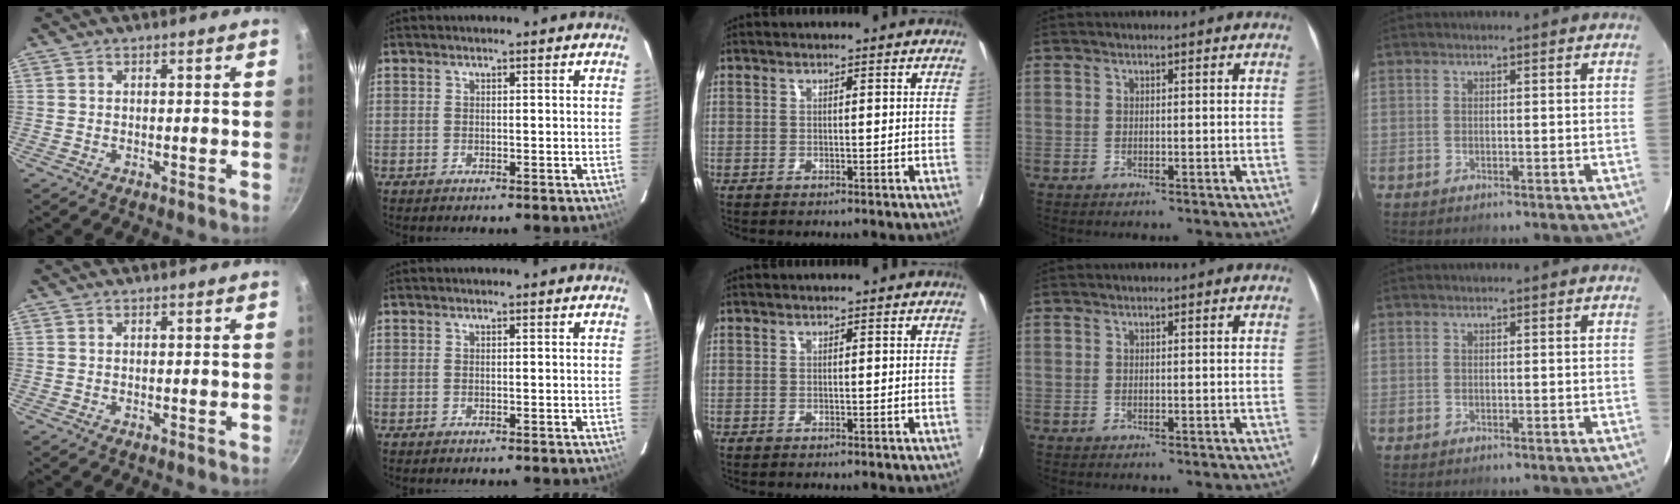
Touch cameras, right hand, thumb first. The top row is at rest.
{}